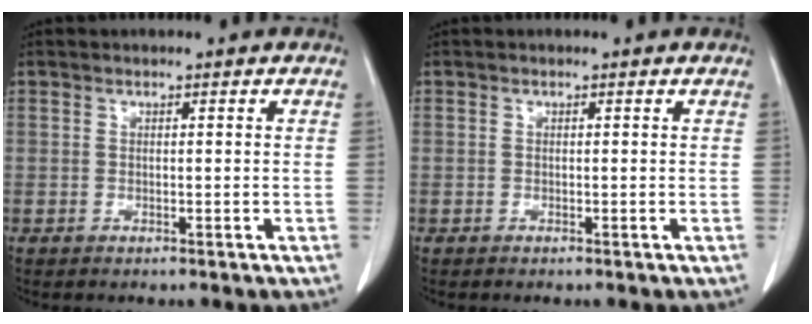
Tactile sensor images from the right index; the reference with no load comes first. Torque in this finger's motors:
{"motor_torque": [-0.75, 0.41, -0.60, -0.21]}